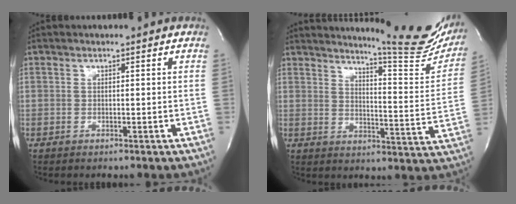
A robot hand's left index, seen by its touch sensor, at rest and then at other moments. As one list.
[{"total": 18.1, "force": [16.4, 1.1, 7.7], "torque": [-0.102, -0.094, 0.191]}]